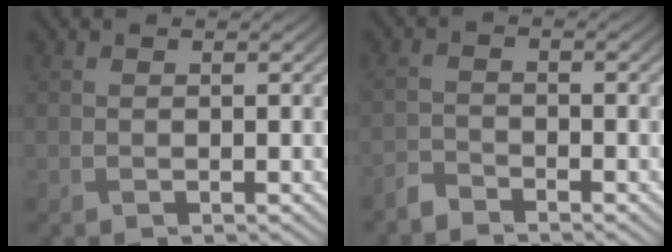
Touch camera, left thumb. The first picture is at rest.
{"total": 2.3, "force": [-2.2, 0.4, 0.4], "torque": [-0.011, -0.004, -0.056]}